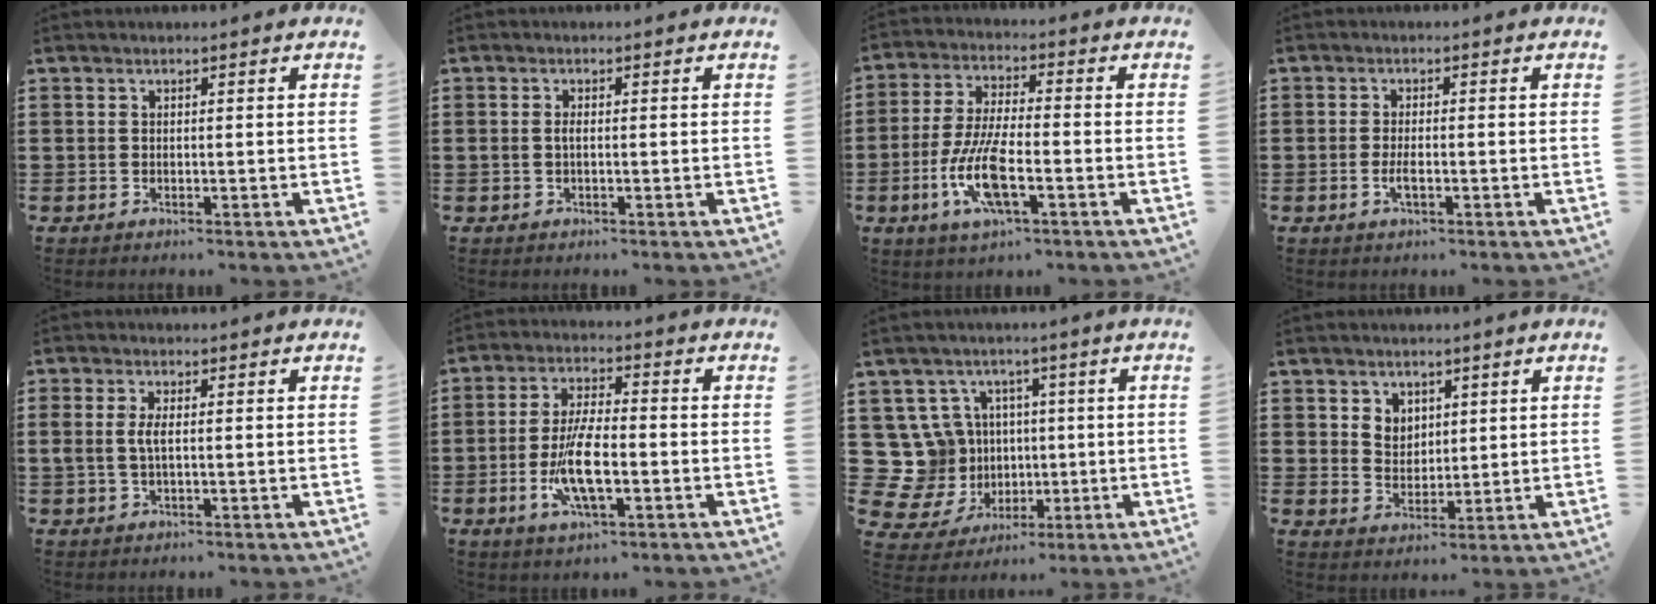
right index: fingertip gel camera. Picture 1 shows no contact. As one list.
[{"total": 1.2, "force": [-0.3, 0.4, 1.1], "torque": [-0.030, -0.003, -0.008]}, {"total": 9.6, "force": [-3.6, 2.7, 8.4], "torque": [-0.189, -0.013, -0.070]}, {"total": 2.3, "force": [-0.8, 0.7, 2.0], "torque": [-0.044, -0.002, -0.016]}, {"total": 2.8, "force": [-0.1, 0.9, 2.7], "torque": [-0.065, -0.005, -0.008]}, {"total": 9.5, "force": [-2.4, 2.9, 8.7], "torque": [-0.182, -0.014, -0.045]}, {"total": 11.1, "force": [2.1, 10.5, 2.7], "torque": [-0.130, -0.012, 0.051]}, {"total": 3.9, "force": [2.3, 3.1, 0.5], "torque": [-0.016, 0.007, 0.040]}]